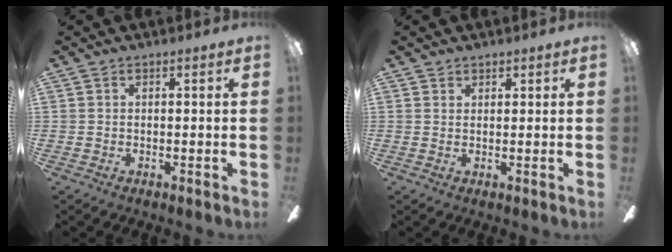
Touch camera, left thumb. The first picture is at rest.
{"total": 1.2, "force": [1.1, 0.5, 0.0], "torque": [-0.001, -0.001, 0.022]}